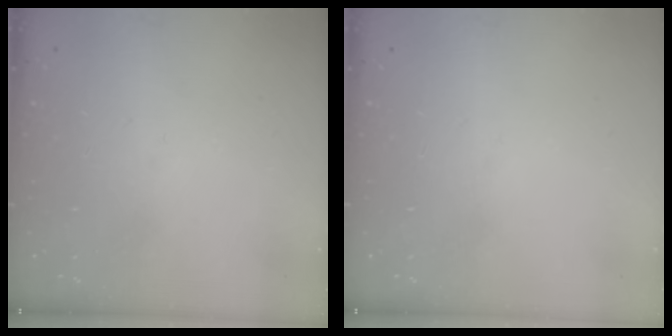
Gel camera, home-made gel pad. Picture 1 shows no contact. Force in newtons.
{"total": 0.0}